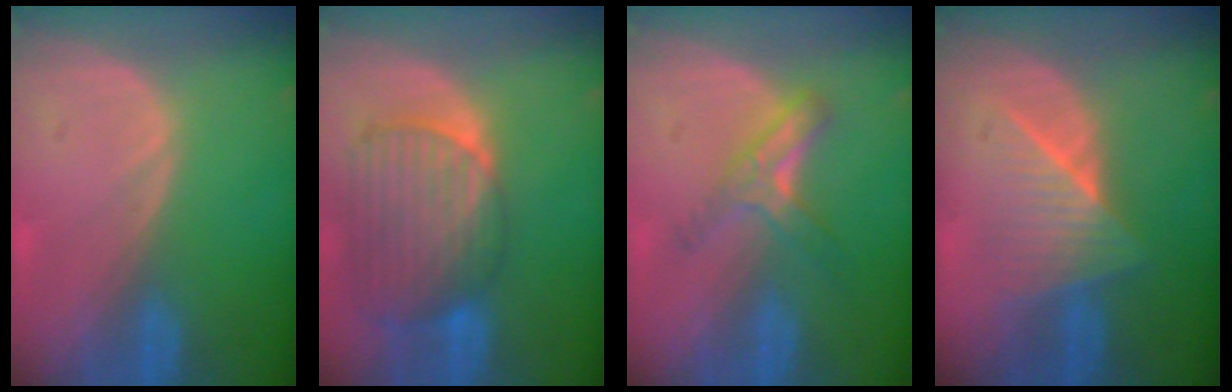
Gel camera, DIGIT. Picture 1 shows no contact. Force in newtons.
{"total": 10.4, "press": 8.9, "slide": 5.5}
{"total": 5.5, "press": 4.9, "slide": 2.6}
{"total": 6.5, "press": 6.3, "slide": 1.5}